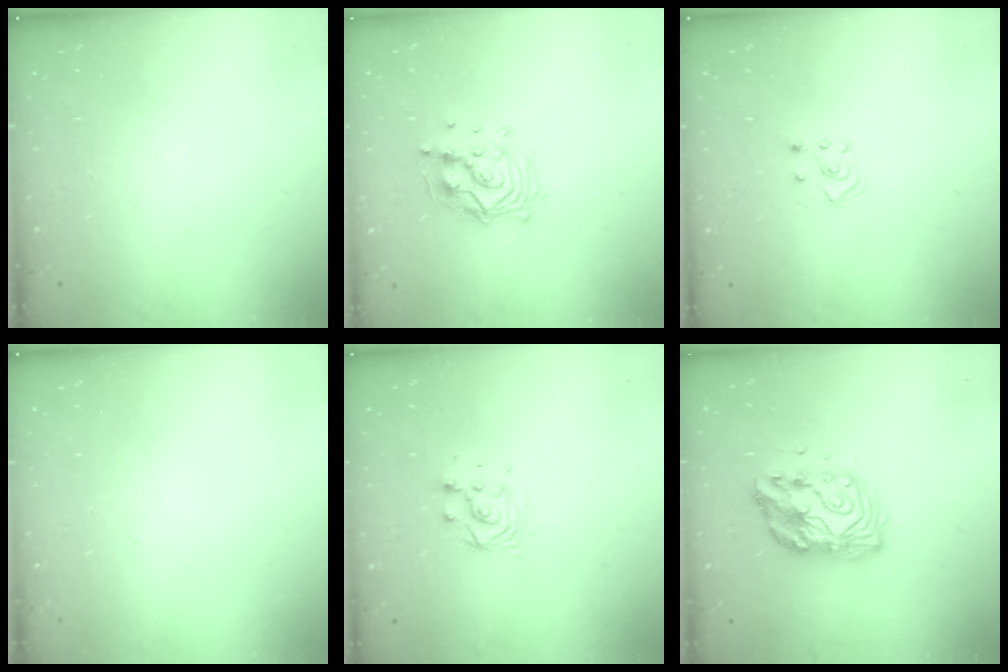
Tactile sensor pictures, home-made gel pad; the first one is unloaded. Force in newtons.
{"total": 12.0, "press": 12.0, "slide": 0.9}
{"total": 3.4, "press": 3.4, "slide": 0.3}
{"total": 0.0}
{"total": 5.0, "press": 5.0, "slide": 0.1}
{"total": 12.8, "press": 12.8, "slide": 1.1}